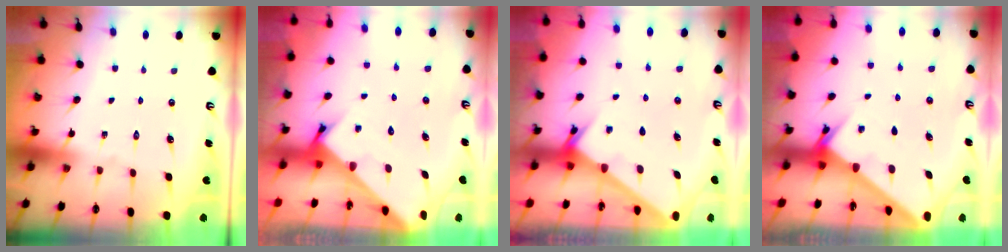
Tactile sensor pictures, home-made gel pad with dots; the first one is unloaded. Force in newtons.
{"total": 2.4, "press": 2.4, "slide": 0.2}
{"total": 2.4, "press": 2.4, "slide": 0.2}
{"total": 2.4, "press": 2.4, "slide": 0.3}